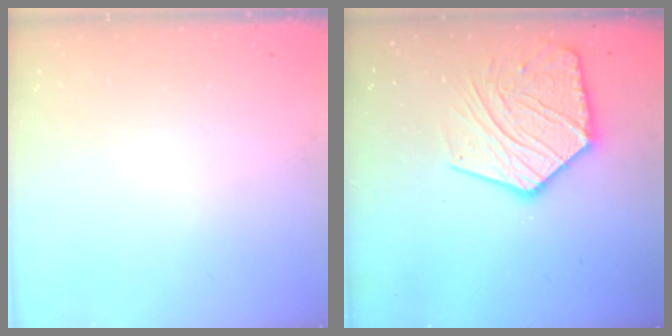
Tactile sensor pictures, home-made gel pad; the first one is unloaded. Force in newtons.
{"total": 17.3, "press": 17.2, "slide": 1.7}